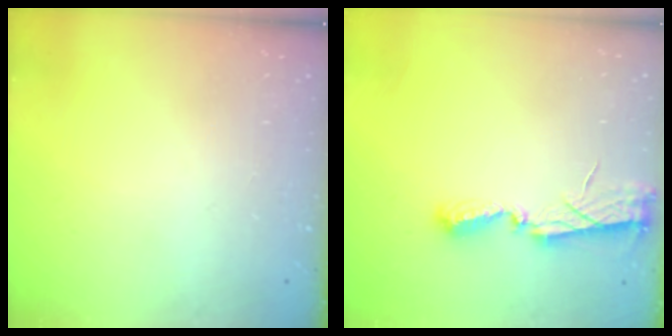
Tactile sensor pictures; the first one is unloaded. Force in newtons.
{"total": 6.2, "press": 6.2, "slide": 0.2}